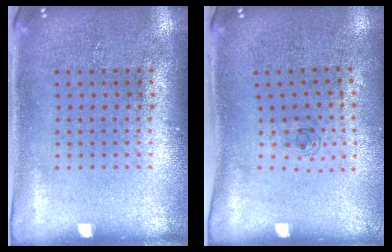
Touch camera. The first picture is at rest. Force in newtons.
{"total": 0.6, "press": 0.2, "slide": 0.6}